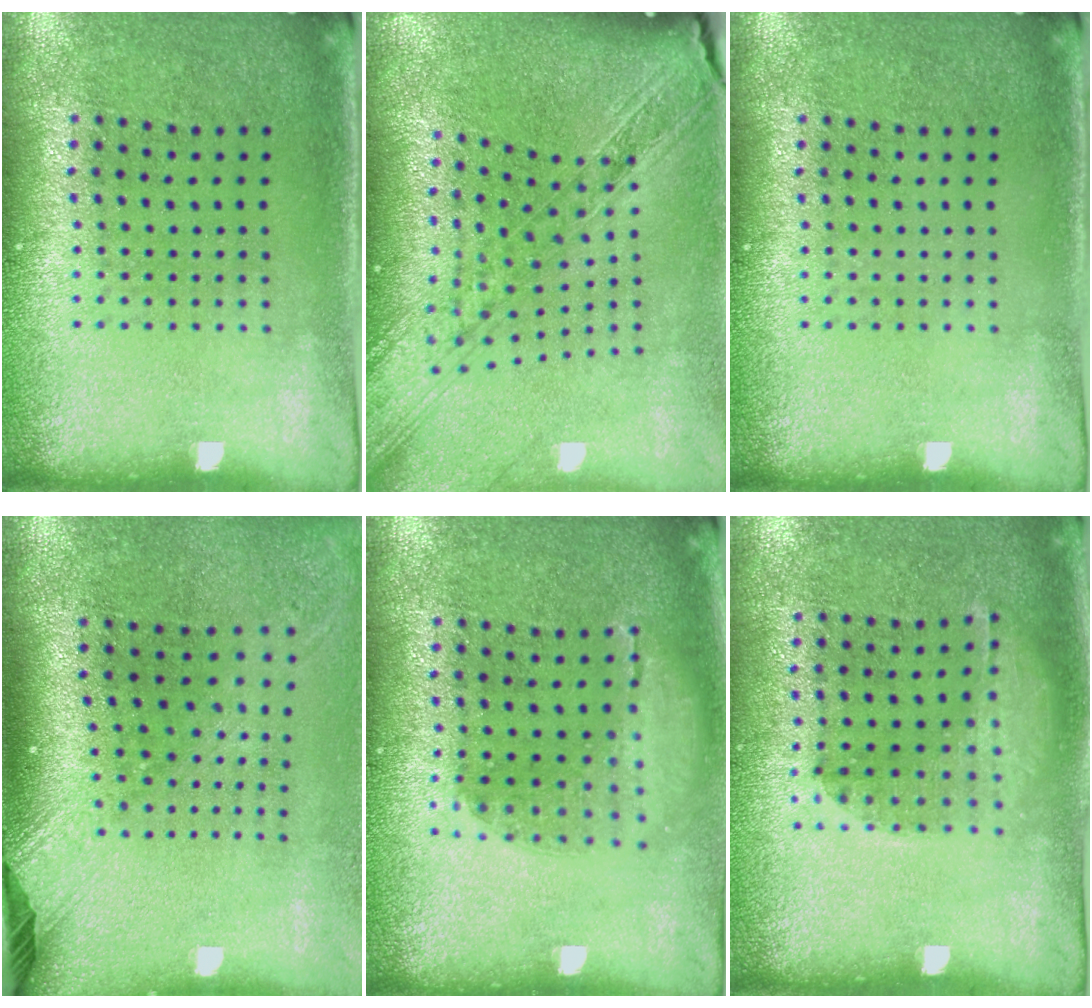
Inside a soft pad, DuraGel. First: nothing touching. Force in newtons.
{"total": 2.3, "press": 1.9, "slide": 1.3}
{"total": 0.0}
{"total": 2.4, "press": 1.7, "slide": 1.6}
{"total": 1.2, "press": 1.2, "slide": 0.3}
{"total": 1.1, "press": 1.0, "slide": 0.2}